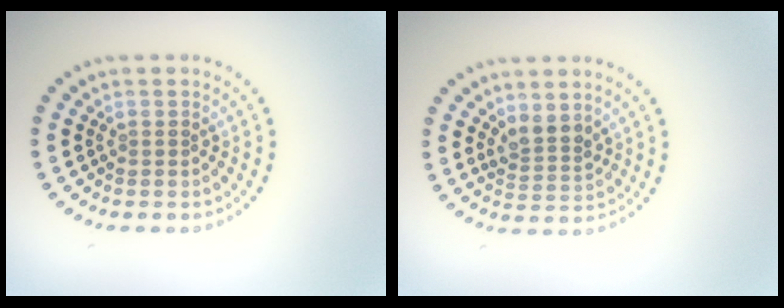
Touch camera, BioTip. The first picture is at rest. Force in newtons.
{"total": 2.1, "press": 1.8, "slide": 1.1}